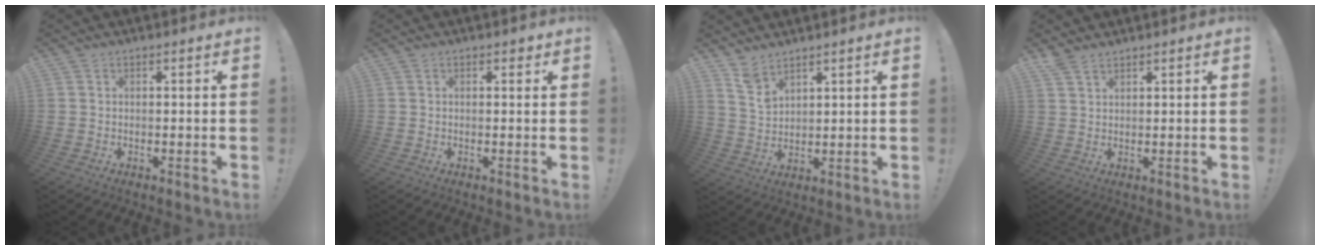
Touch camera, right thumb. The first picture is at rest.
{"total": 0.9, "force": [0.4, 0.7, 0.4], "torque": [0.007, -0.003, 0.005]}
{"total": 5.9, "force": [5.1, 2.2, 2.1], "torque": [-0.036, -0.032, 0.098]}
{"total": 3.7, "force": [3.1, 1.3, 1.5], "torque": [-0.029, -0.016, 0.060]}